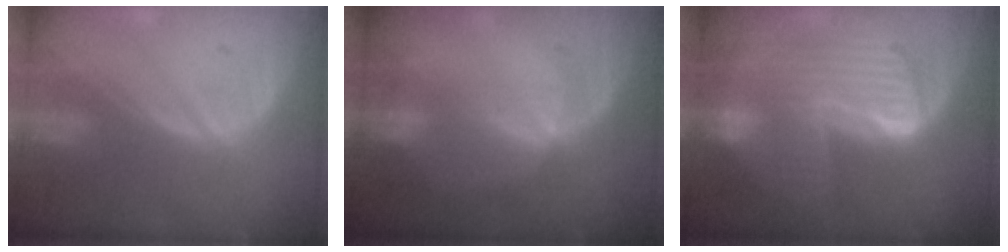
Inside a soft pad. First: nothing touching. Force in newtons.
{"total": 2.4, "press": 2.1, "slide": 1.2}
{"total": 10.3, "press": 10.2, "slide": 1.0}